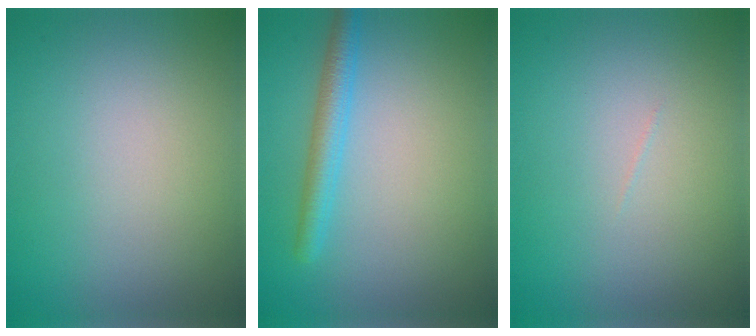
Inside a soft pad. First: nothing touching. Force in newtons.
{"total": 2.8, "press": 2.8, "slide": 0.1}
{"total": 0.0}